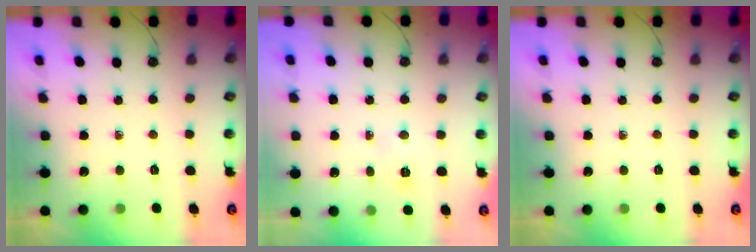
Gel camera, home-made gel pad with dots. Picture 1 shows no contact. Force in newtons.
{"total": 4.8, "press": 4.7, "slide": 0.7}
{"total": 0.0}